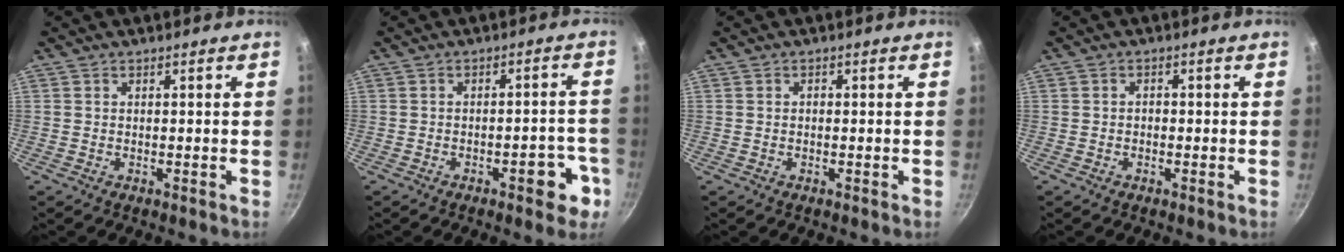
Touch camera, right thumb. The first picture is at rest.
{"total": 7.0, "force": [-3.3, 3.0, 5.4], "torque": [-0.045, 0.029, -0.038]}
{"total": 0.7, "force": [-0.2, 0.5, 0.4], "torque": [-0.007, 0.005, -0.003]}
{"total": 1.2, "force": [-0.4, 0.9, 0.7], "torque": [-0.009, 0.007, -0.008]}